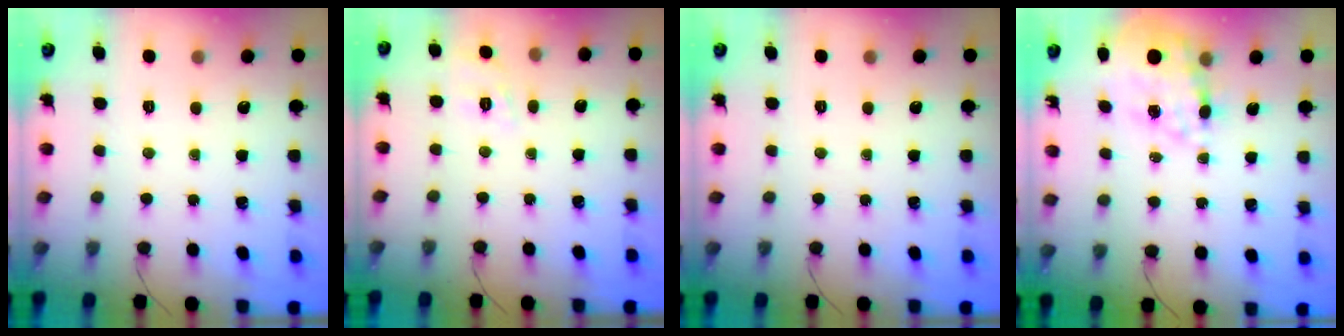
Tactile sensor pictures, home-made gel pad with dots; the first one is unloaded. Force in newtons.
{"total": 2.2, "press": 1.2, "slide": 1.8}
{"total": 0.0}
{"total": 16.9, "press": 16.6, "slide": 3.4}